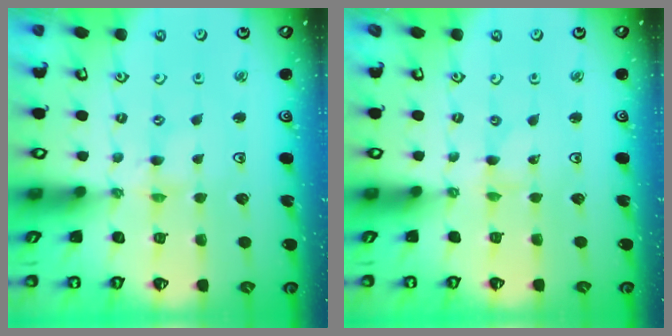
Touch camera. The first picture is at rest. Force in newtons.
{"total": 0.0}